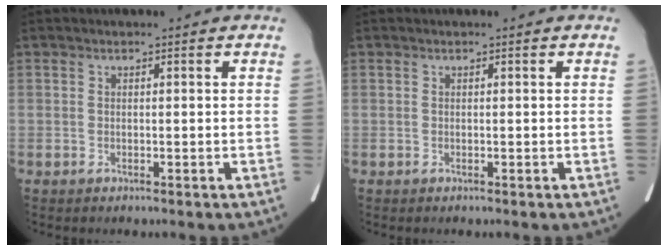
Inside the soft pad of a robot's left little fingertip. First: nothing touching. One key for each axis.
{"total": 0.0}